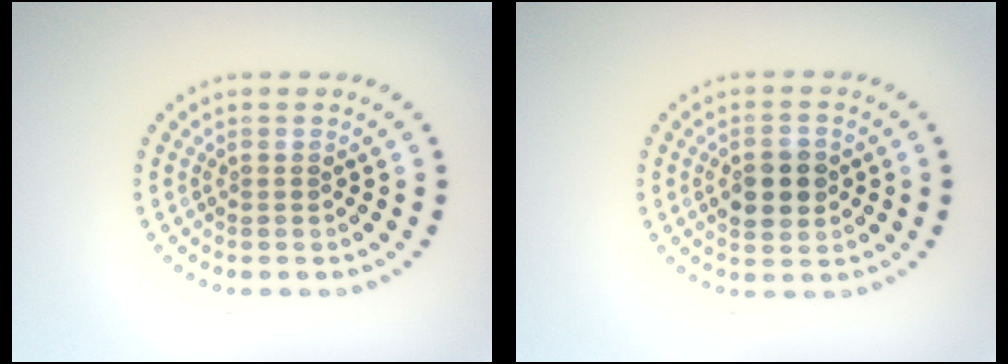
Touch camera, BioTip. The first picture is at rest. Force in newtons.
{"total": 3.8, "press": 3.8, "slide": 0.1}